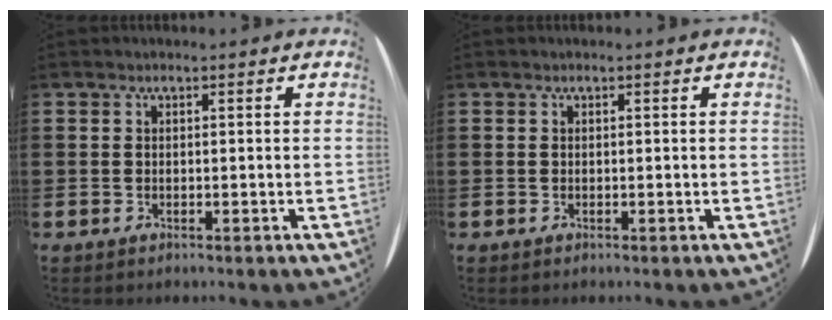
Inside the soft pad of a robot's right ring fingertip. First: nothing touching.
{"total": 0.0}